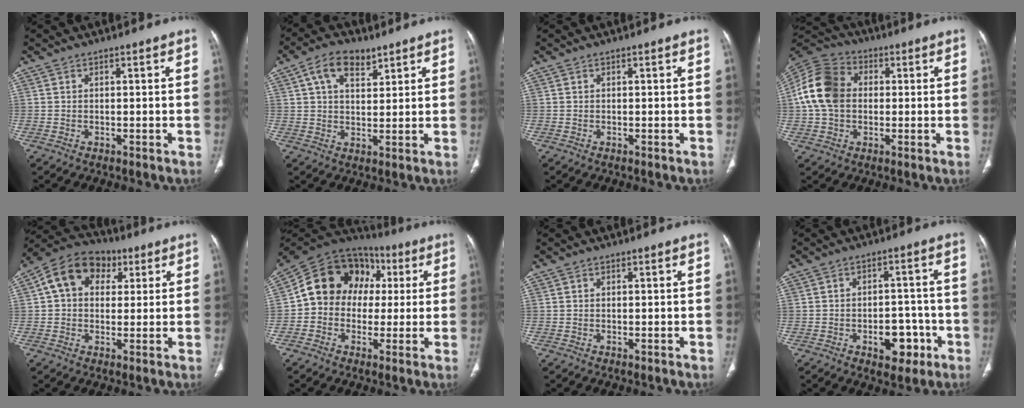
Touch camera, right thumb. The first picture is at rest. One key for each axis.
{"total": 7.9, "fx": 4.2, "fy": 4.5, "fz": 5.0, "tx": -0.068, "ty": -0.009, "tz": 0.073}
{"total": 0.0}
{"total": 13.6, "fx": 1.0, "fy": 10.3, "fz": 8.9, "tx": -0.167, "ty": 0.027, "tz": 0.009}
{"total": 12.2, "fx": 3.7, "fy": 9.1, "fz": 7.1, "tx": -0.098, "ty": 0.019, "tz": 0.051}
{"total": 15.9, "fx": 2.0, "fy": 13.1, "fz": 8.7, "tx": -0.110, "ty": 0.042, "tz": 0.025}
{"total": 0.0}
{"total": 7.7, "fx": -3.1, "fy": 4.9, "fz": 5.1, "tx": -0.039, "ty": 0.029, "tz": -0.034}